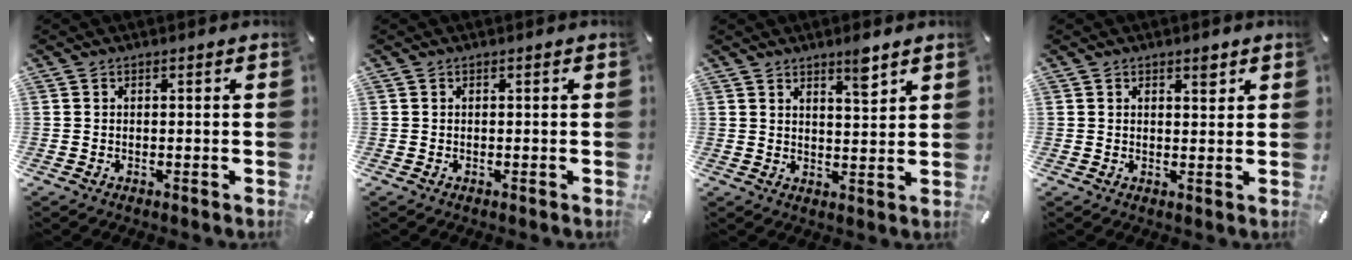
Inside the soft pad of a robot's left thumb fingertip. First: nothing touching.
{"total": 0.0}
{"total": 5.1, "force": [4.1, 0.9, 2.8], "torque": [-0.034, -0.028, 0.067]}
{"total": 2.1, "force": [1.4, 1.0, 1.2], "torque": [-0.010, -0.005, 0.022]}